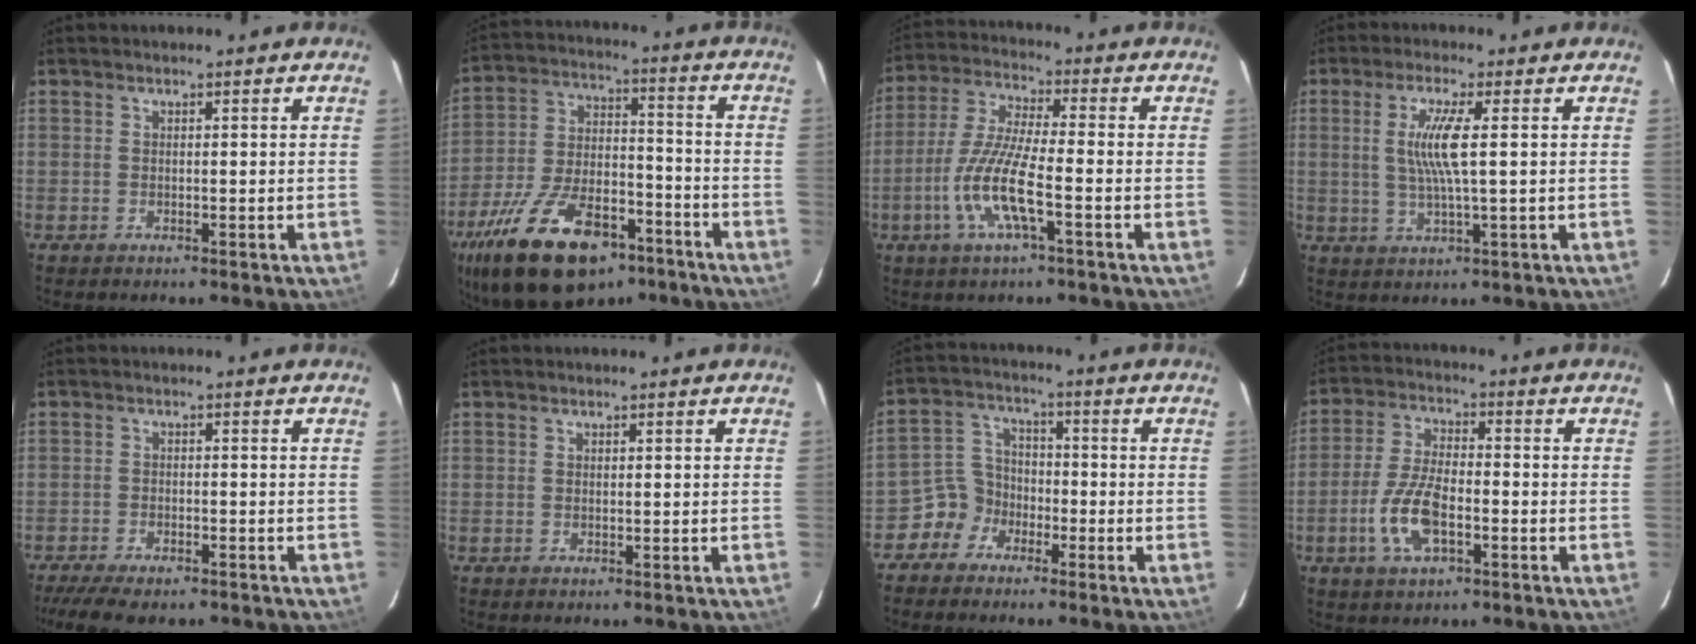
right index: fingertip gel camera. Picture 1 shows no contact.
{"total": 25.0, "force": [-15.9, 11.7, 15.3], "torque": [-0.298, -0.014, -0.250]}
{"total": 11.3, "force": [-4.0, 1.7, 10.4], "torque": [-0.224, -0.008, -0.078]}
{"total": 6.7, "force": [1.0, 0.0, 6.6], "torque": [-0.127, -0.006, 0.020]}
{"total": 9.5, "force": [-7.8, 2.6, 4.8], "torque": [-0.115, -0.027, -0.129]}
{"total": 0.0}
{"total": 5.8, "force": [-3.7, 4.4, 0.4], "torque": [-0.009, 0.032, -0.079]}
{"total": 9.6, "force": [-3.4, 4.0, 8.0], "torque": [-0.172, 0.000, -0.065]}